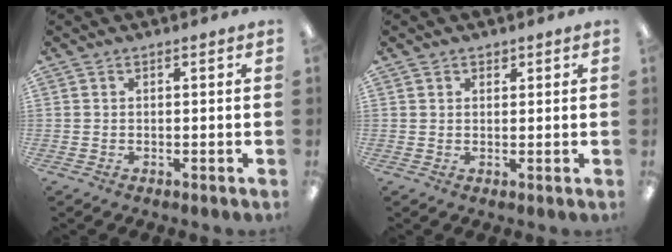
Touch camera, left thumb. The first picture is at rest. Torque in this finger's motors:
{"motor_torque": [0.10, -0.08, -0.07, -0.08, 0.00]}